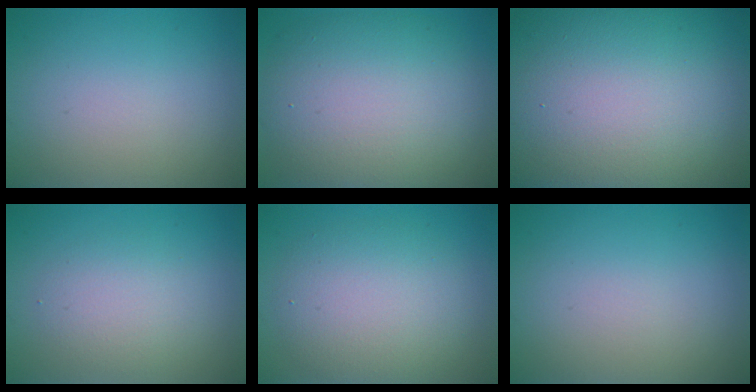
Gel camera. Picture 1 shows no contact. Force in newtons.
{"total": 10.9, "press": 10.9, "slide": 0.6}
{"total": 26.4, "press": 26.3, "slide": 1.2}
{"total": 2.6, "press": 2.6, "slide": 0.2}
{"total": 5.7, "press": 5.7, "slide": 0.2}
{"total": 0.0}